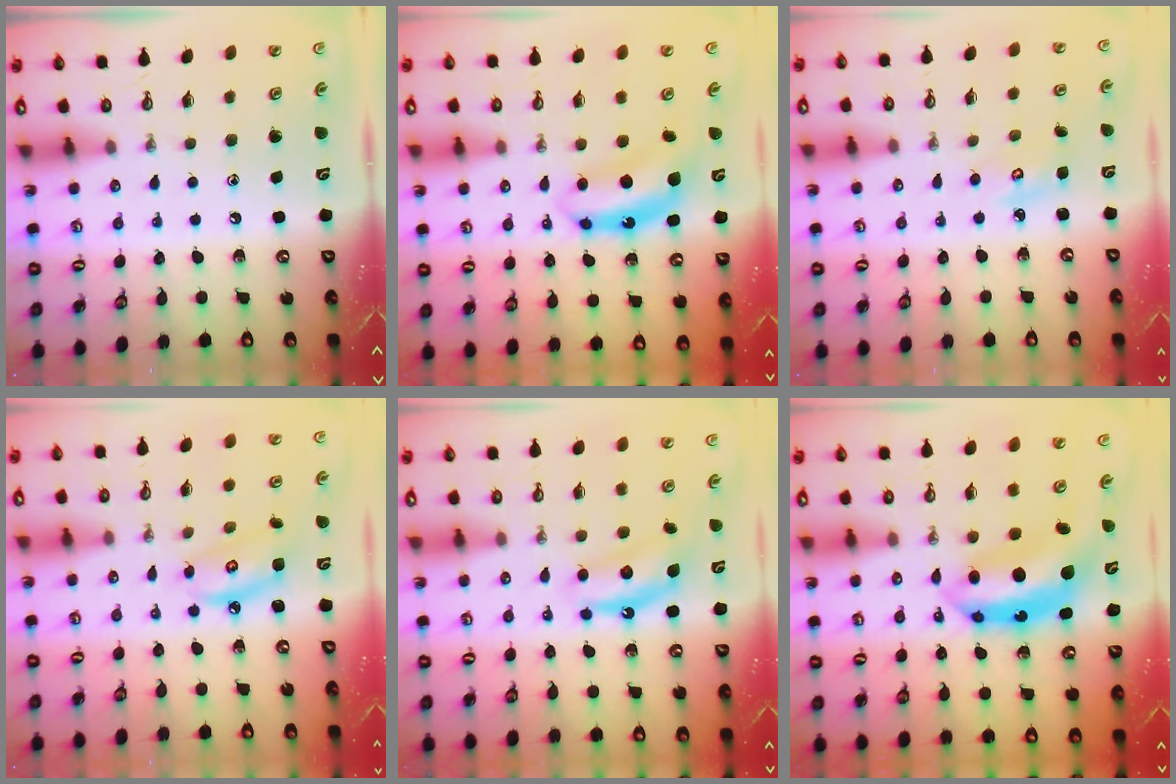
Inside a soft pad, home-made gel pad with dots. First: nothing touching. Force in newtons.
{"total": 7.6, "press": 7.6, "slide": 0.4}
{"total": 2.9, "press": 2.9, "slide": 0.3}
{"total": 7.0, "press": 6.9, "slide": 0.5}
{"total": 6.5, "press": 6.5, "slide": 0.4}
{"total": 8.3, "press": 8.3, "slide": 0.2}